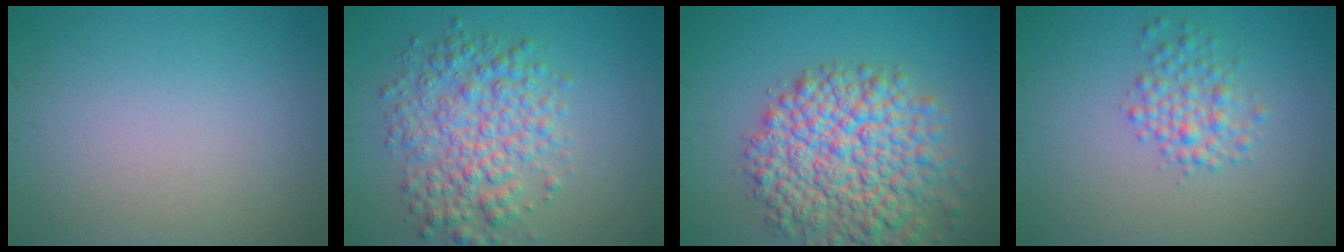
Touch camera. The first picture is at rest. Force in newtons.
{"total": 5.9, "press": 5.9, "slide": 0.0}
{"total": 10.1, "press": 10.1, "slide": 0.5}
{"total": 2.7, "press": 2.7, "slide": 0.1}